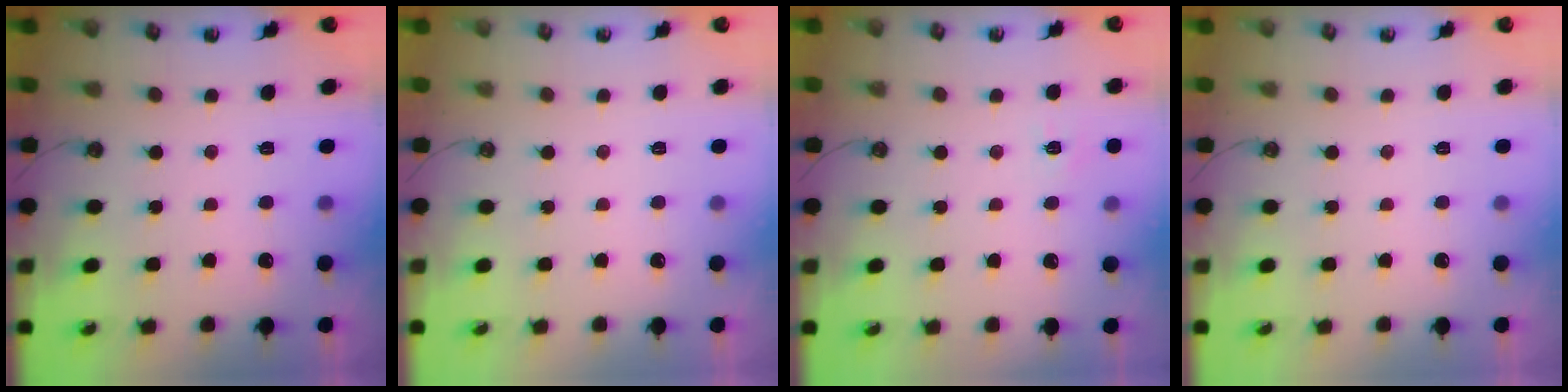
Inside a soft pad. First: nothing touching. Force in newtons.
{"total": 0.0}
{"total": 5.6, "press": 5.6, "slide": 0.5}
{"total": 0.0}